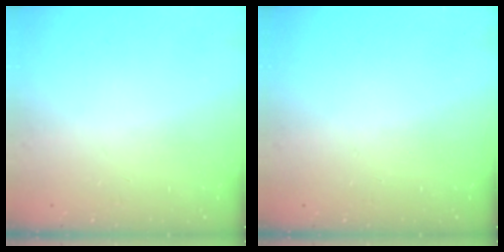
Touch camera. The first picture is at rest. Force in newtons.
{"total": 0.0}